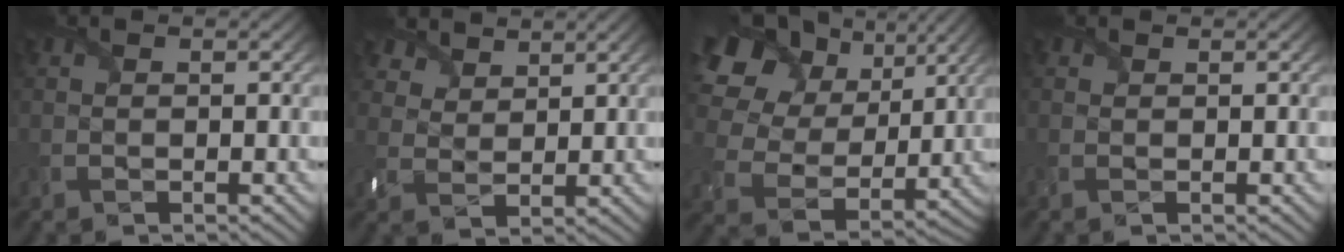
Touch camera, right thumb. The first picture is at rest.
{"total": 5.3, "force": [4.1, 2.9, 1.5], "torque": [-0.049, -0.001, 0.089]}
{"total": 16.7, "force": [7.5, 11.7, 9.3], "torque": [-0.243, 0.035, 0.139]}
{"total": 0.0}